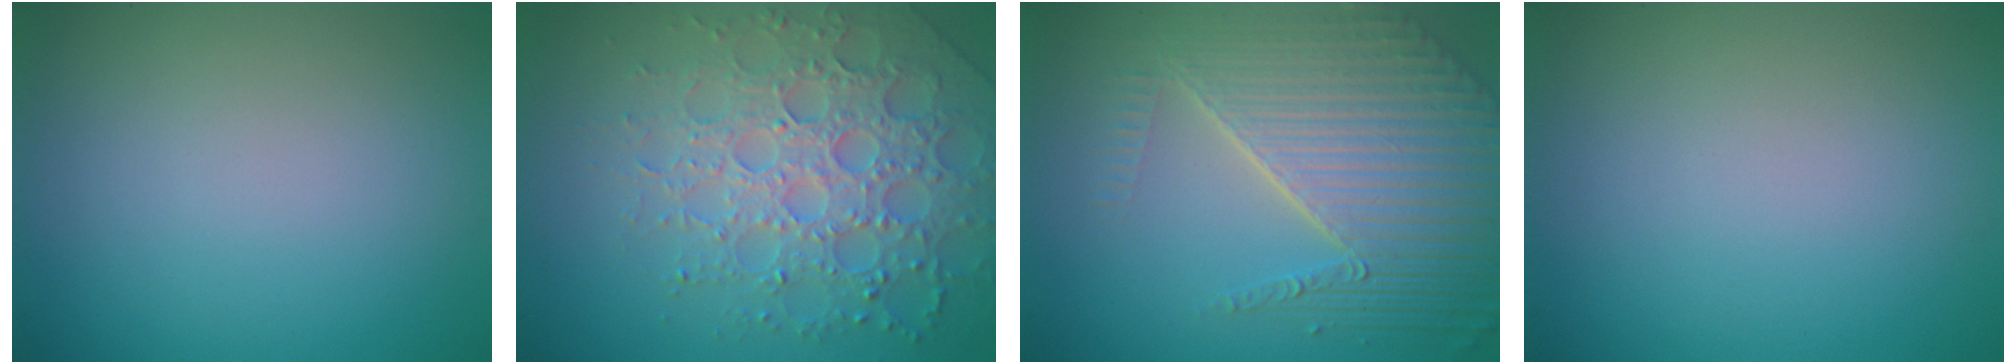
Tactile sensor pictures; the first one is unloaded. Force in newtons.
{"total": 5.4, "press": 5.2, "slide": 1.5}
{"total": 8.9, "press": 5.8, "slide": 6.7}
{"total": 0.0}